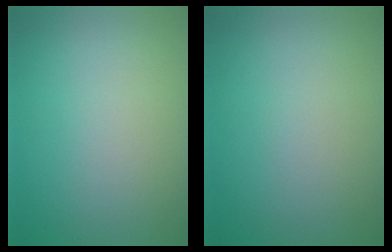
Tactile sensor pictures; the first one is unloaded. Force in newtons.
{"total": 0.0}